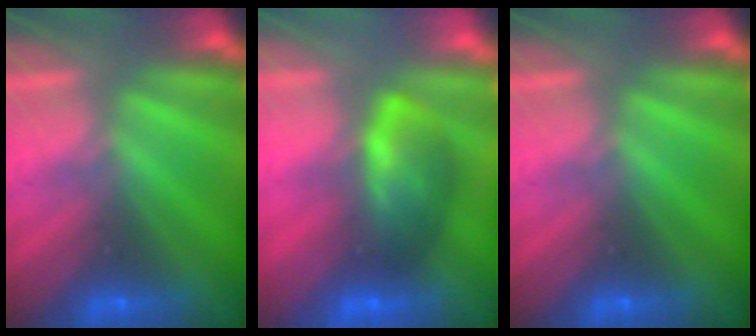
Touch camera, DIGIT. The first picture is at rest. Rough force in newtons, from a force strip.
{"total": 8.0}
{"total": 0.0}